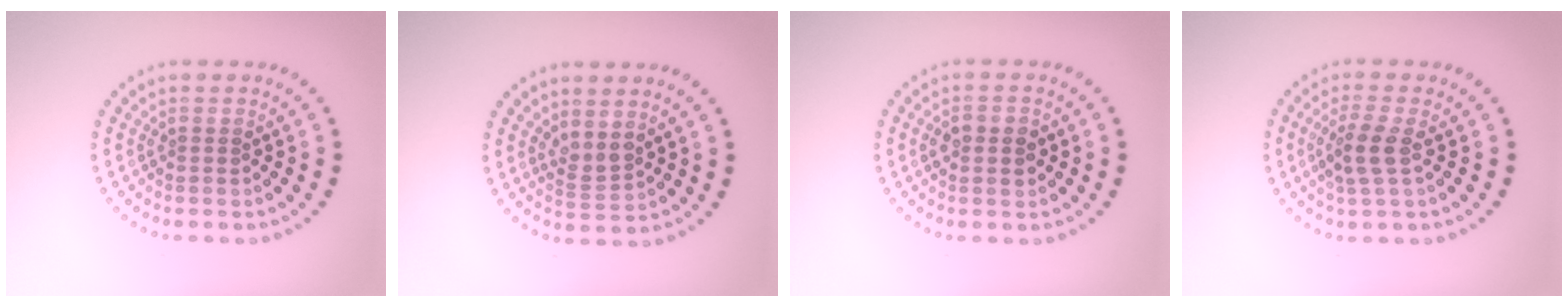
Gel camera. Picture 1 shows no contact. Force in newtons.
{"total": 1.7, "press": 1.4, "slide": 0.9}
{"total": 2.8, "press": 2.8, "slide": 0.1}
{"total": 2.8, "press": 2.5, "slide": 1.1}